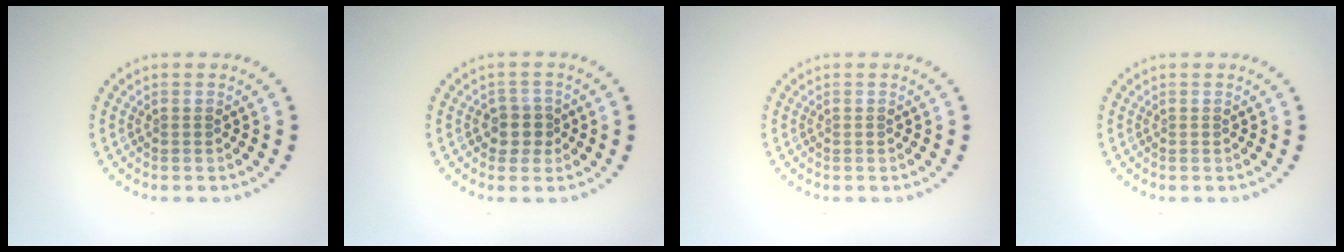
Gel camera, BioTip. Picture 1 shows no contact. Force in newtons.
{"total": 2.1, "press": 1.9, "slide": 1.0}
{"total": 0.0}
{"total": 0.0}